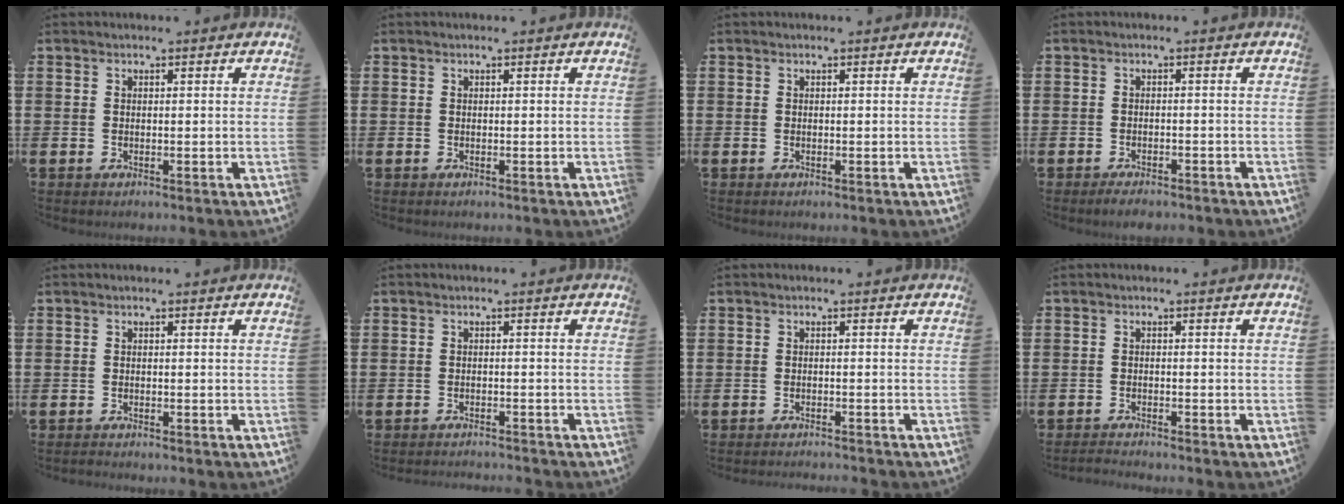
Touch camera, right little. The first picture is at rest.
{"total": 0.0}
{"total": 0.0}
{"total": 1.5, "force": [-1.4, 0.2, 0.4], "torque": [-0.011, 0.002, -0.028]}
{"total": 0.5, "force": [-0.5, 0.0, 0.0], "torque": [-0.001, -0.002, -0.011]}
{"total": 1.2, "force": [-1.2, -0.1, -0.1], "torque": [-0.001, 0.003, -0.025]}
{"total": 1.1, "force": [-1.0, -0.2, -0.1], "torque": [0.002, 0.002, -0.021]}
{"total": 1.1, "force": [-1.1, -0.1, 0.0], "torque": [-0.003, 0.000, -0.023]}